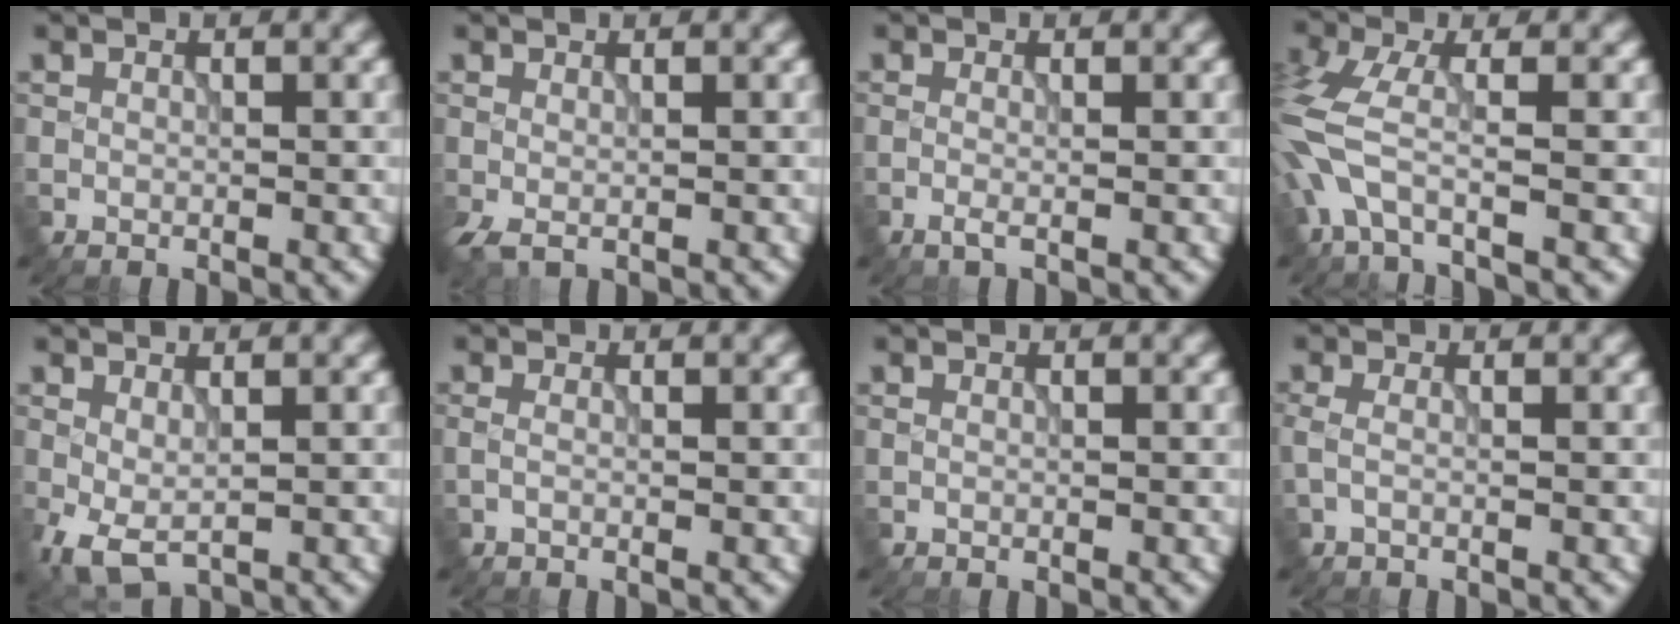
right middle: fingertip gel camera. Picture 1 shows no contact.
{"total": 1.2, "force": [-0.1, 0.4, 1.2], "torque": [-0.032, -0.003, -0.005]}
{"total": 0.8, "force": [-0.3, 0.0, 0.7], "torque": [-0.015, -0.003, -0.008]}
{"total": 5.0, "force": [-1.4, 1.6, 4.5], "torque": [-0.126, -0.003, -0.042]}
{"total": 2.9, "force": [-0.5, 1.5, 2.5], "torque": [-0.062, -0.006, -0.009]}
{"total": 0.8, "force": [-0.1, 0.2, 0.8], "torque": [-0.012, -0.003, -0.002]}
{"total": 0.0}
{"total": 1.4, "force": [-0.2, 0.6, 1.3], "torque": [-0.030, -0.003, -0.006]}